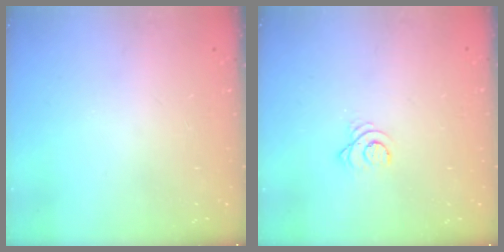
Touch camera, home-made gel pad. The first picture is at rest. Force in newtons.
{"total": 2.9, "press": 2.9, "slide": 0.4}